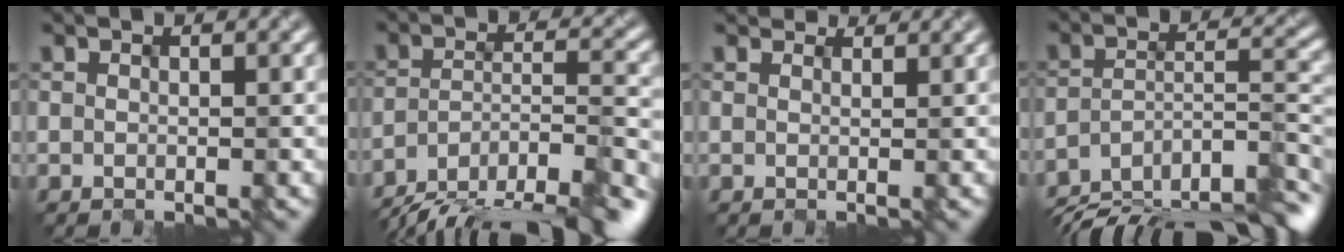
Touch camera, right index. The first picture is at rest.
{"total": 13.0, "force": [-11.1, 3.3, 5.9], "torque": [-0.104, -0.010, -0.157]}
{"total": 4.5, "force": [4.1, 1.4, 1.3], "torque": [-0.025, 0.016, 0.044]}
{"total": 12.5, "force": [-10.4, 3.2, 6.1], "torque": [-0.107, 0.001, -0.158]}